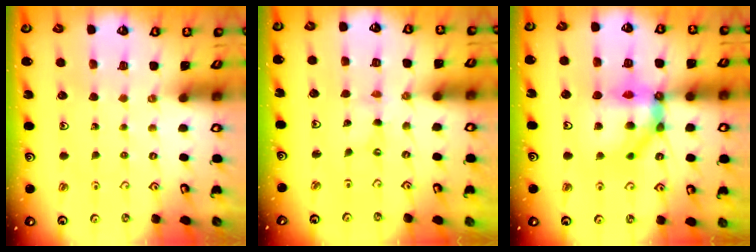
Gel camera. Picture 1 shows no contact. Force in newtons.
{"total": 0.0}
{"total": 12.0, "press": 11.7, "slide": 2.4}